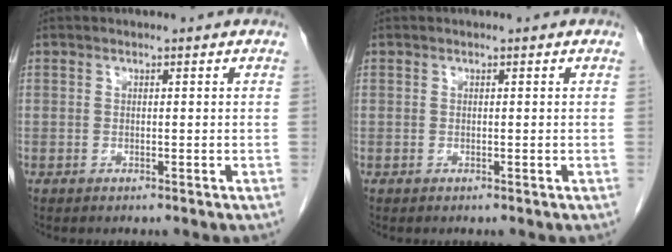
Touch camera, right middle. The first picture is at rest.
{"total": 0.0}